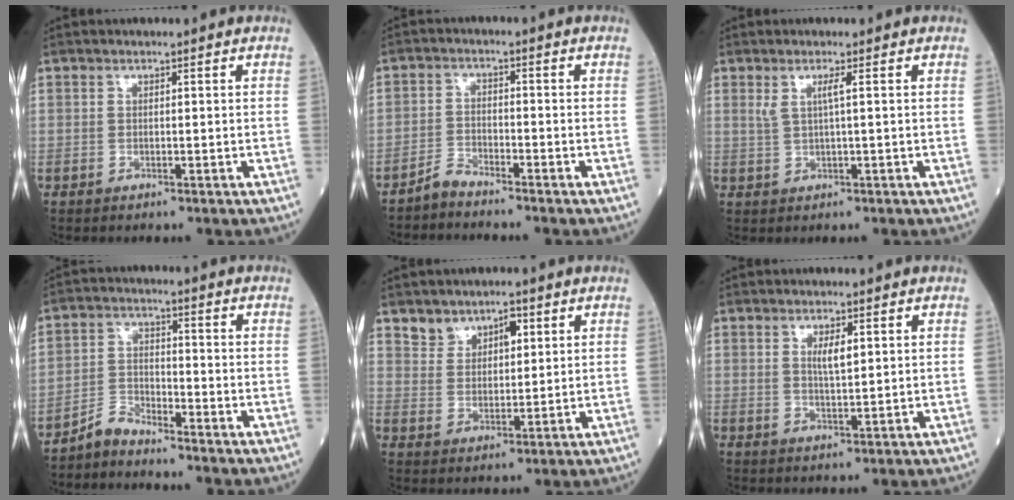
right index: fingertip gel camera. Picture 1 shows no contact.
{"total": 2.4, "force": [-2.4, 0.1, 0.0], "torque": [0.000, -0.009, -0.048]}
{"total": 1.9, "force": [0.7, -0.3, 1.7], "torque": [-0.040, 0.004, 0.018]}
{"total": 3.7, "force": [-3.6, 0.5, 0.2], "torque": [-0.006, -0.006, -0.070]}
{"total": 4.9, "force": [3.2, 3.2, 1.8], "torque": [-0.025, 0.011, 0.063]}
{"total": 2.8, "force": [1.1, 0.5, 2.5], "torque": [-0.049, -0.003, 0.021]}